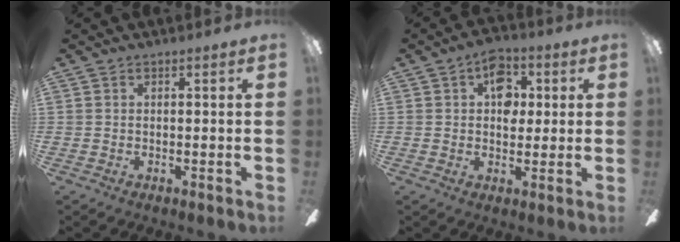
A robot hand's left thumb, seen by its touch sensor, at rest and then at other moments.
{"total": 8.2, "force": [2.6, 5.7, 5.2], "torque": [-0.053, -0.002, 0.039]}